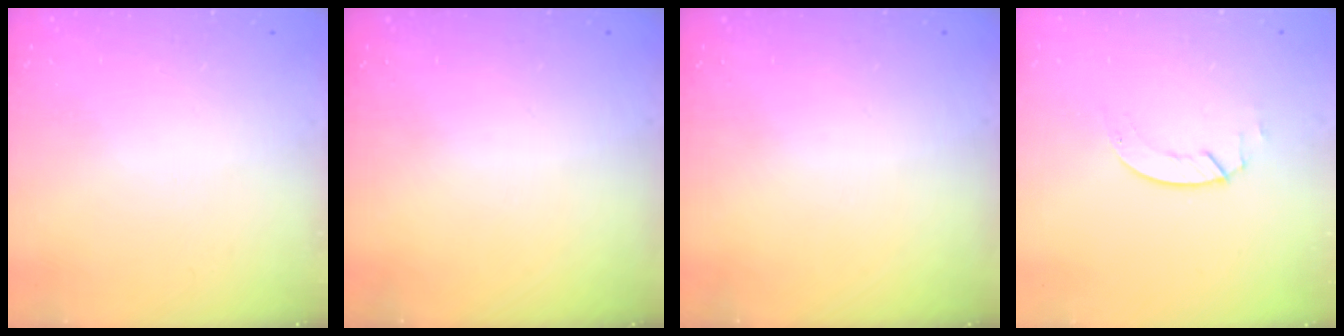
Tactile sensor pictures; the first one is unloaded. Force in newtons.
{"total": 0.0}
{"total": 0.0}
{"total": 1.2, "press": 1.1, "slide": 0.2}